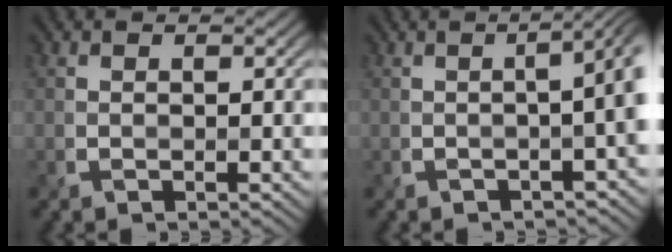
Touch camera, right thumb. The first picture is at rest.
{"total": 6.3, "force": [-1.1, 2.2, 5.8], "torque": [-0.041, 0.006, -0.016]}